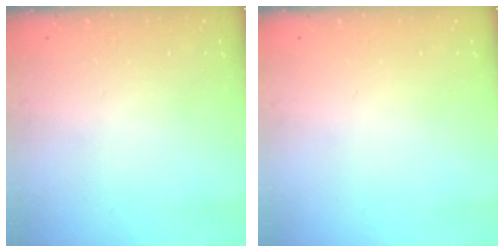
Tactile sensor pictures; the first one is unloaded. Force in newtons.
{"total": 0.0}